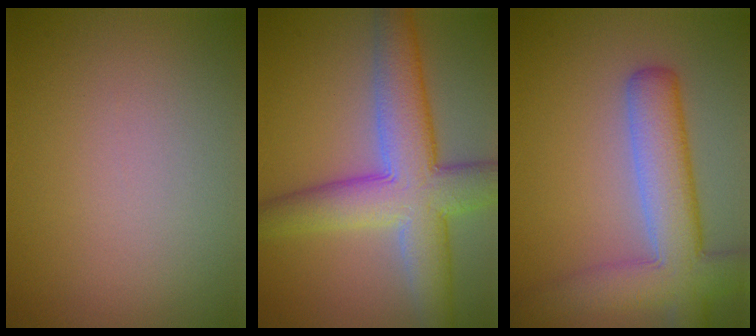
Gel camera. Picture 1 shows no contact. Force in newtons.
{"total": 8.5, "press": 8.5, "slide": 0.3}
{"total": 7.1, "press": 7.1, "slide": 0.5}